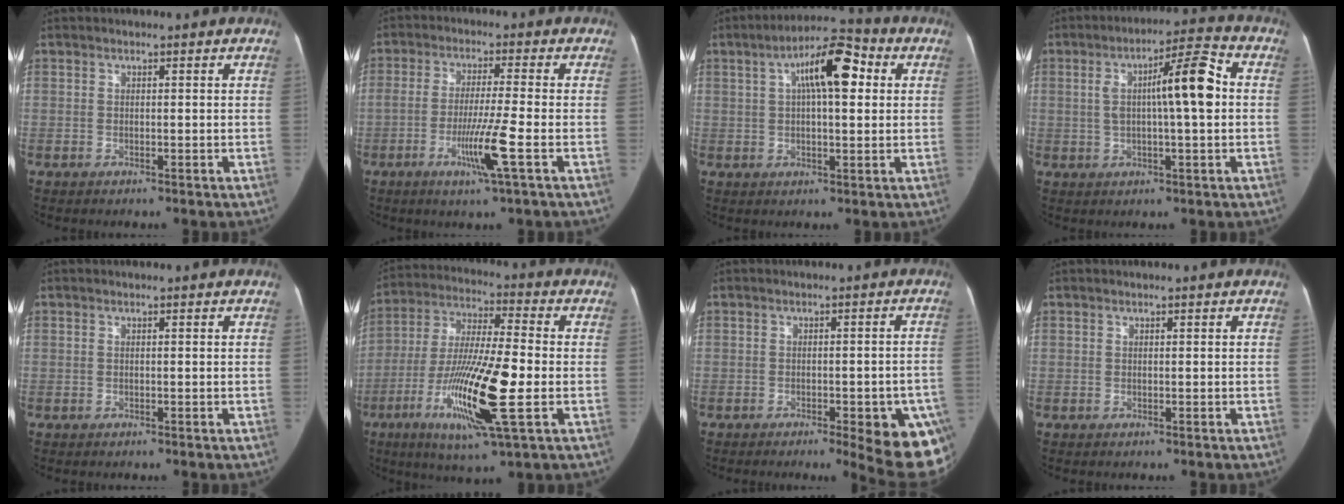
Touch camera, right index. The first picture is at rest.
{"total": 7.5, "force": [-3.0, -1.0, 6.8], "torque": [-0.124, -0.022, -0.060]}
{"total": 10.4, "force": [2.9, 2.9, 9.6], "torque": [-0.160, 0.036, 0.043]}
{"total": 10.7, "force": [1.1, 1.5, 10.6], "torque": [-0.171, 0.028, 0.014]}
{"total": 0.0}
{"total": 17.4, "force": [-4.8, 2.0, 16.6], "torque": [-0.326, -0.022, -0.087]}
{"total": 11.8, "force": [-6.1, 2.3, 9.9], "torque": [-0.051, 0.014, -0.067]}
{"total": 0.0}